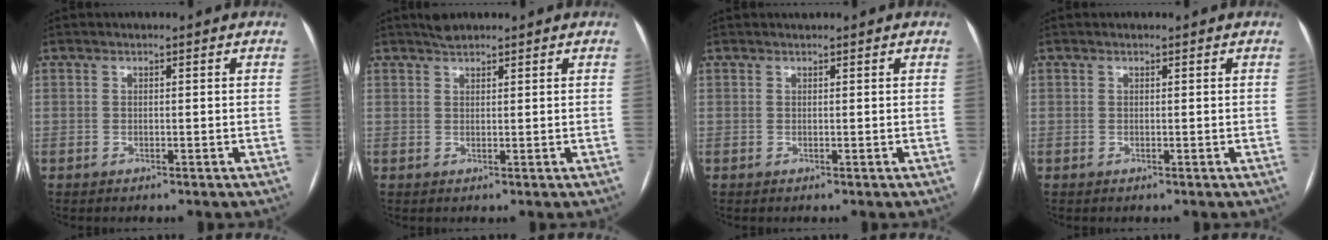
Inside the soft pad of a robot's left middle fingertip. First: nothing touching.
{"total": 1.7, "force": [1.6, 0.5, 0.5], "torque": [-0.012, 0.009, 0.029]}
{"total": 0.8, "force": [0.7, 0.1, 0.1], "torque": [-0.008, 0.016, 0.016]}
{"total": 0.0}